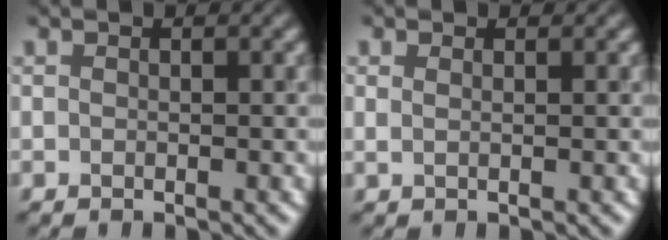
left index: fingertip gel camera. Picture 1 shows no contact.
{"total": 0.8, "force": [0.7, 0.4, 0.4], "torque": [-0.003, -0.007, 0.004]}